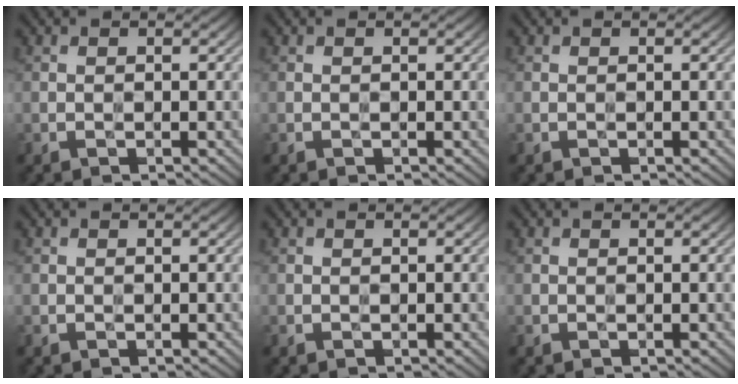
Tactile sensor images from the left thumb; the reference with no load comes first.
{"total": 0.0}
{"total": 0.0}
{"total": 0.0}
{"total": 0.0}
{"total": 5.0, "force": [3.3, -2.3, -3.0], "torque": [0.058, 0.015, 0.038]}